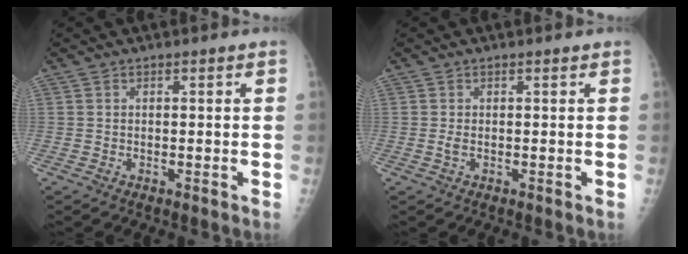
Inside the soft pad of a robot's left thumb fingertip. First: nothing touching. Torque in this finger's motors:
{"motor_torque": [-0.18, 0.08, 0.07, -0.01, 0.01]}